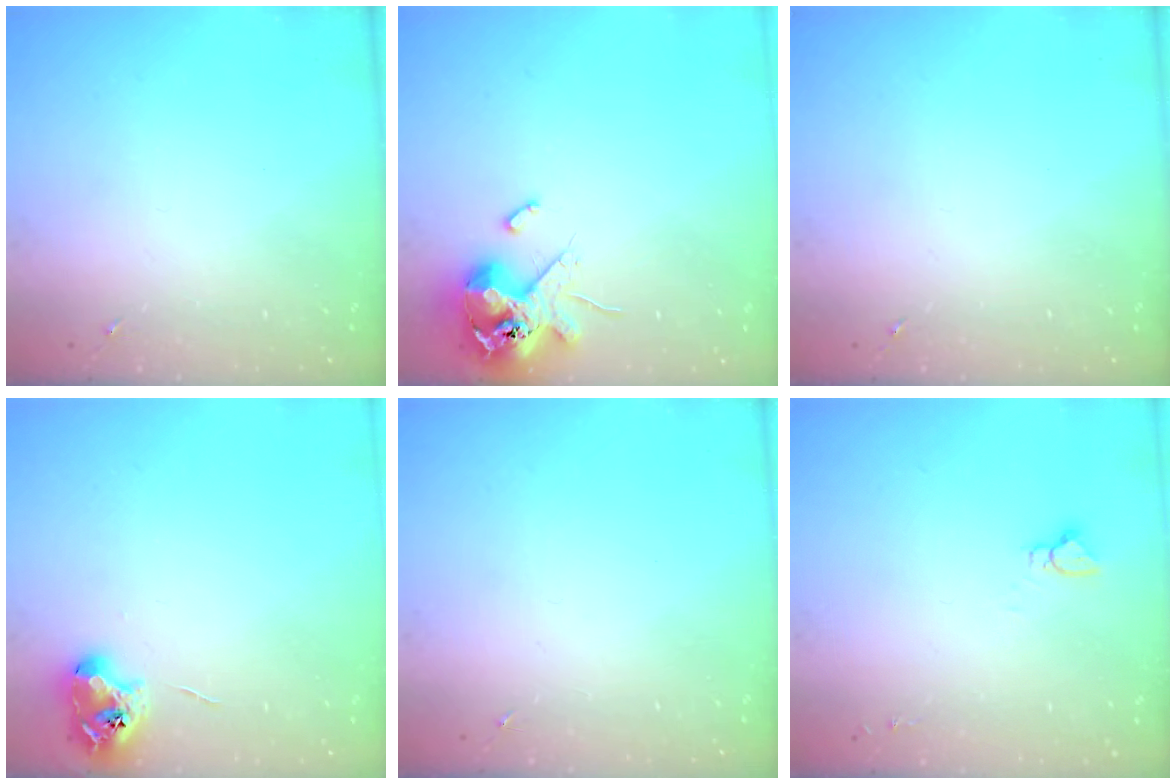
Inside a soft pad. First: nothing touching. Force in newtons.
{"total": 13.1, "press": 12.9, "slide": 2.2}
{"total": 0.0}
{"total": 8.7, "press": 8.6, "slide": 0.8}
{"total": 0.0}
{"total": 2.9, "press": 2.9, "slide": 0.2}